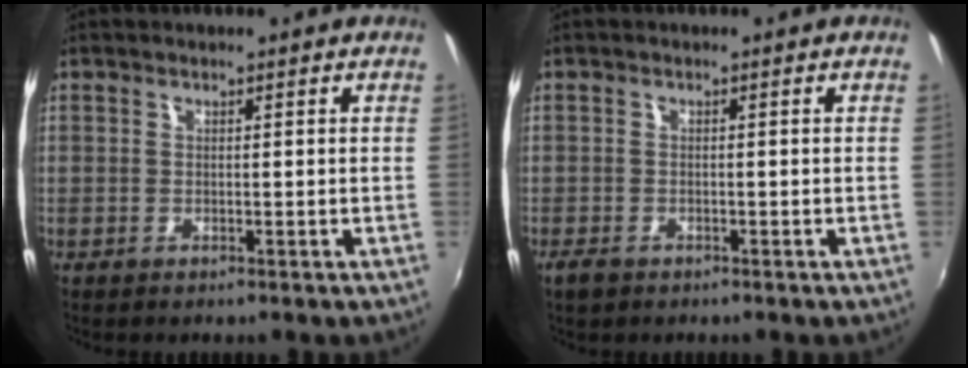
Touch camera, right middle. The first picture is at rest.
{"total": 2.2, "force": [-1.6, 1.2, 1.0], "torque": [-0.024, -0.005, -0.030]}